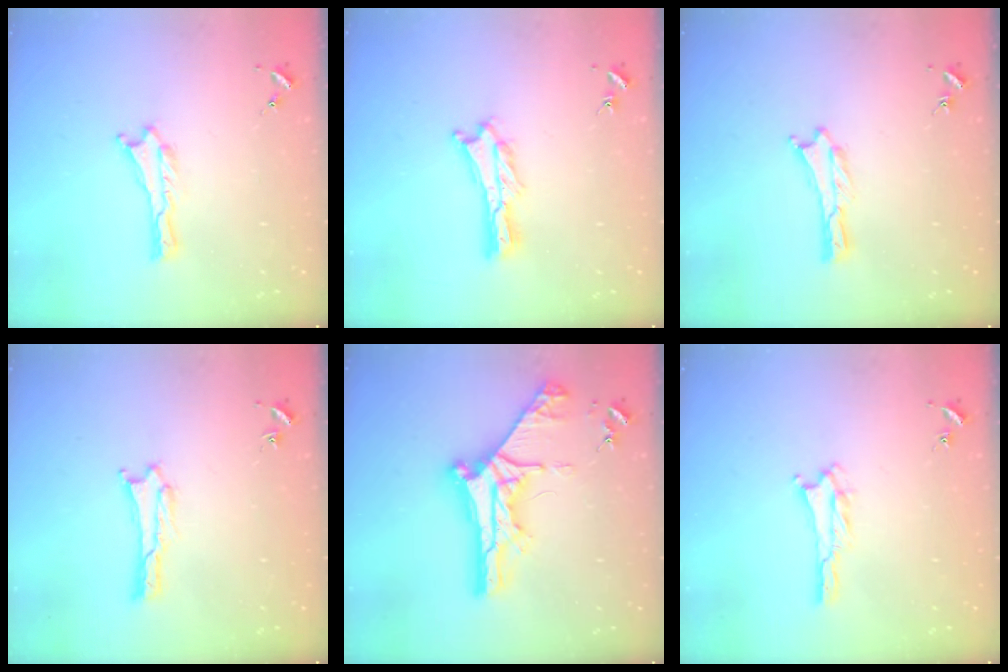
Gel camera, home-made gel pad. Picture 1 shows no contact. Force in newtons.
{"total": 1.8, "press": 1.8, "slide": 0.2}
{"total": 0.0}
{"total": 1.7, "press": 1.7, "slide": 0.1}
{"total": 10.1, "press": 10.1, "slide": 1.0}
{"total": 2.1, "press": 2.1, "slide": 0.3}